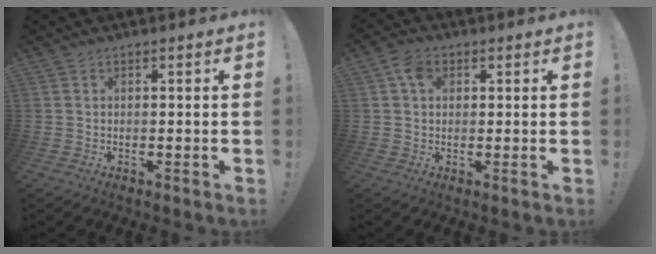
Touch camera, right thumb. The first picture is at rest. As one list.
[{"total": 5.6, "force": [1.8, 3.9, 3.5], "torque": [-0.060, 0.004, 0.036]}]